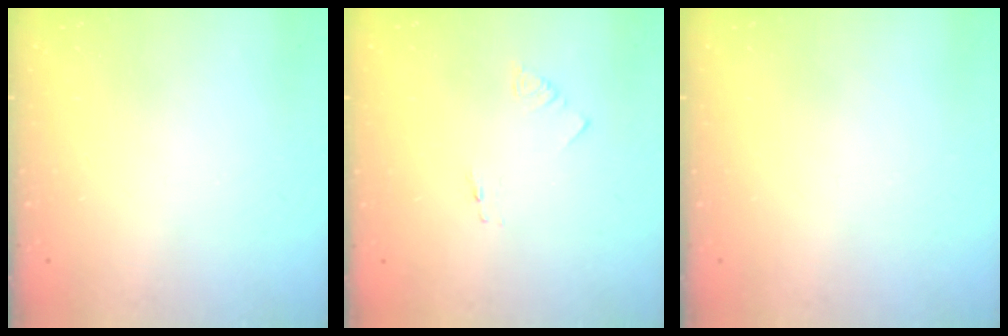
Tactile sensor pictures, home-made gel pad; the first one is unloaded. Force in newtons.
{"total": 1.3, "press": 1.2, "slide": 0.1}
{"total": 0.0}